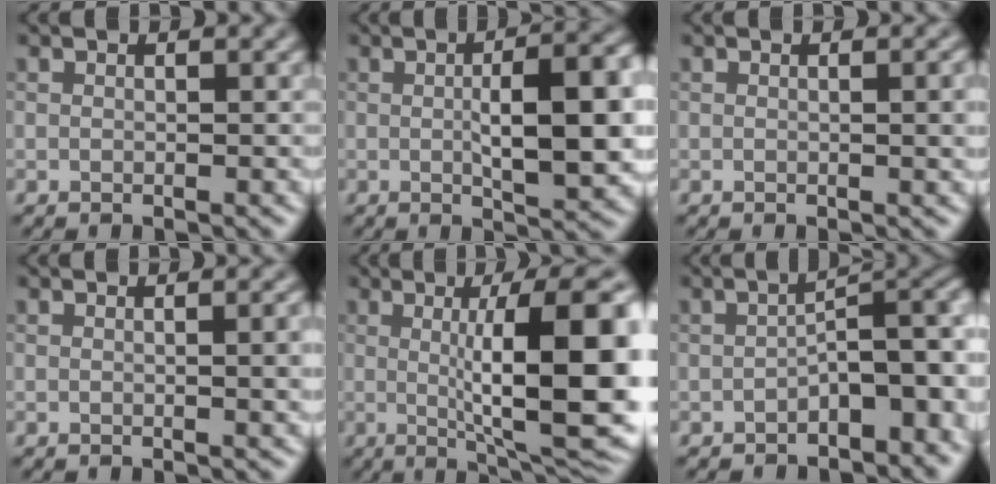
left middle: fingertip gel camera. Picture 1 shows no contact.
{"total": 8.9, "force": [0.1, 2.8, 8.5], "torque": [-0.119, -0.001, 0.004]}
{"total": 2.1, "force": [0.1, 0.6, 2.0], "torque": [-0.021, 0.002, -0.001]}
{"total": 2.4, "force": [0.1, 0.7, 2.3], "torque": [-0.025, 0.002, -0.002]}
{"total": 13.4, "force": [0.6, 3.2, 13.0], "torque": [-0.161, 0.003, 0.015]}
{"total": 5.9, "force": [-1.9, 2.4, 5.0], "torque": [-0.060, 0.015, -0.036]}